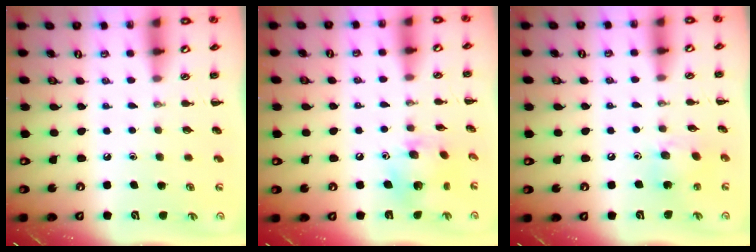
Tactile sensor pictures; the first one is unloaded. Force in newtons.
{"total": 8.1, "press": 8.1, "slide": 0.2}
{"total": 8.0, "press": 7.9, "slide": 1.0}